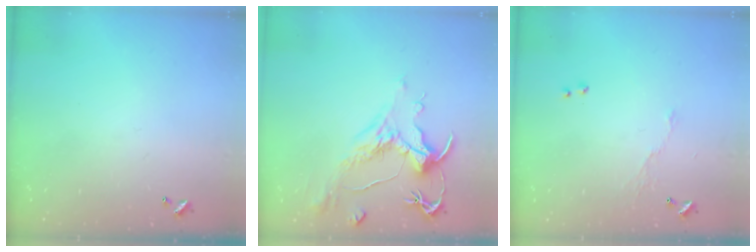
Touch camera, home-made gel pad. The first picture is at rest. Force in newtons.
{"total": 1.7, "press": 0.9, "slide": 1.4}
{"total": 5.9, "press": 5.8, "slide": 1.0}